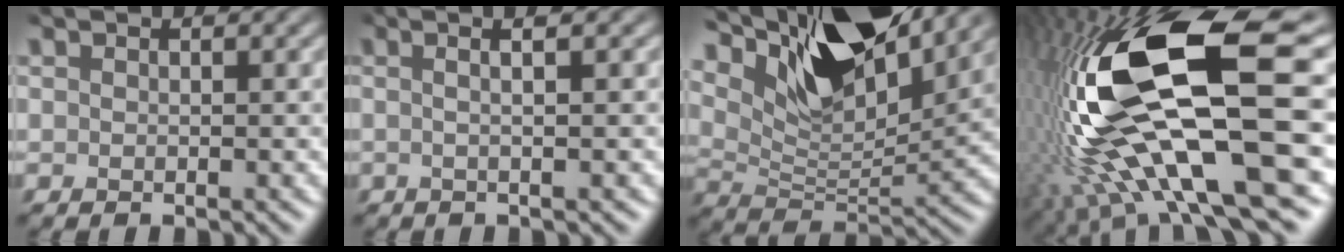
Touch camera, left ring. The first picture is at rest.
{"total": 4.5, "force": [1.7, 1.8, 3.8], "torque": [-0.028, 0.030, -0.011]}
{"total": 11.5, "force": [6.9, 4.0, 8.3], "torque": [-0.143, 0.004, 0.120]}
{"total": 17.7, "force": [-1.3, 6.4, 16.5], "torque": [-0.329, -0.008, -0.019]}